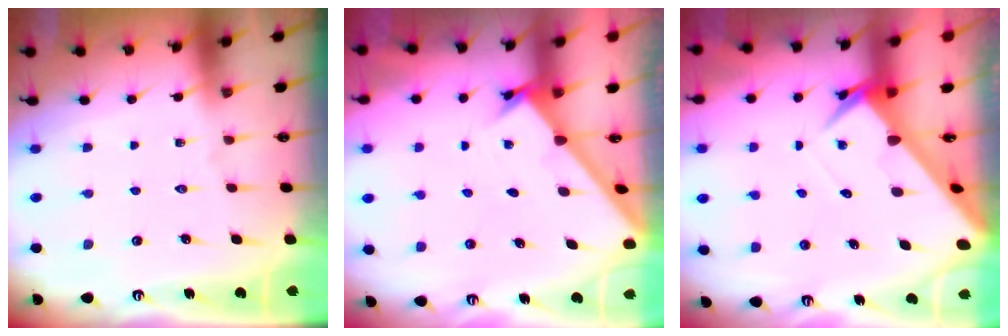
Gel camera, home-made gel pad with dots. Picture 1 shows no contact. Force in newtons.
{"total": 1.7, "press": 1.7, "slide": 0.2}
{"total": 4.4, "press": 4.4, "slide": 0.3}